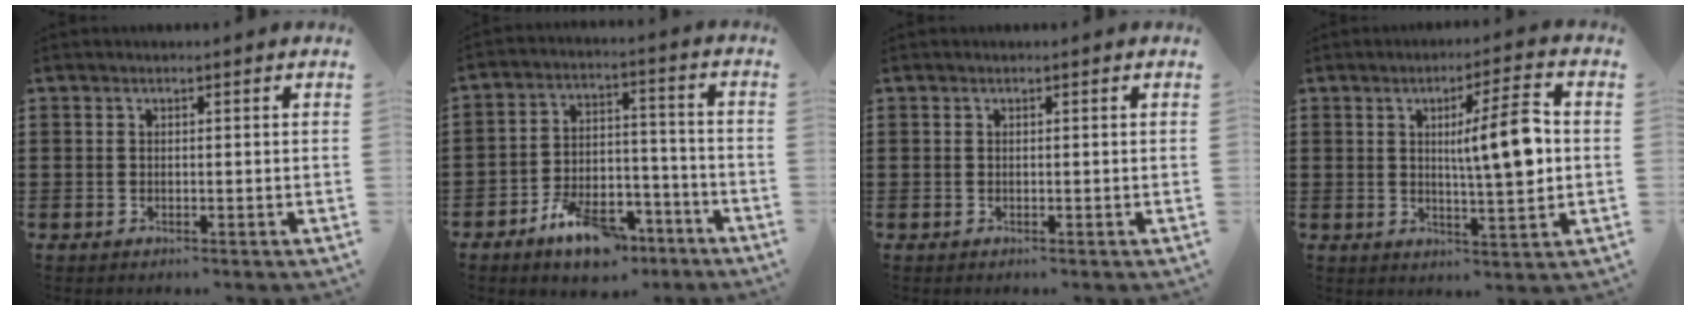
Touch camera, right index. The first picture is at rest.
{"total": 8.8, "force": [-6.5, 4.1, 4.4], "torque": [-0.073, 0.027, -0.115]}
{"total": 0.0}
{"total": 8.9, "force": [1.0, 1.4, 8.7], "torque": [-0.135, -0.008, 0.007]}